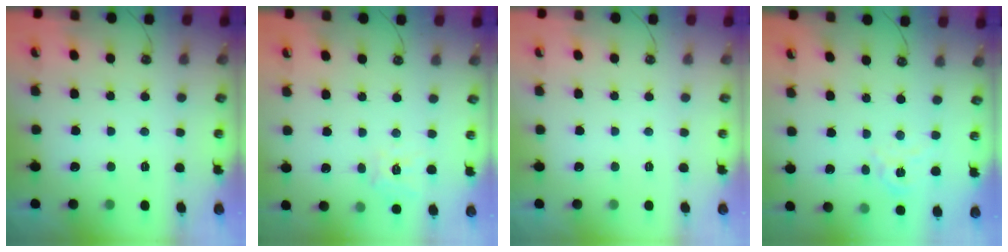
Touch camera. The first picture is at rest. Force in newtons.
{"total": 10.3, "press": 10.3, "slide": 1.0}
{"total": 0.0}
{"total": 3.7, "press": 3.7, "slide": 0.4}